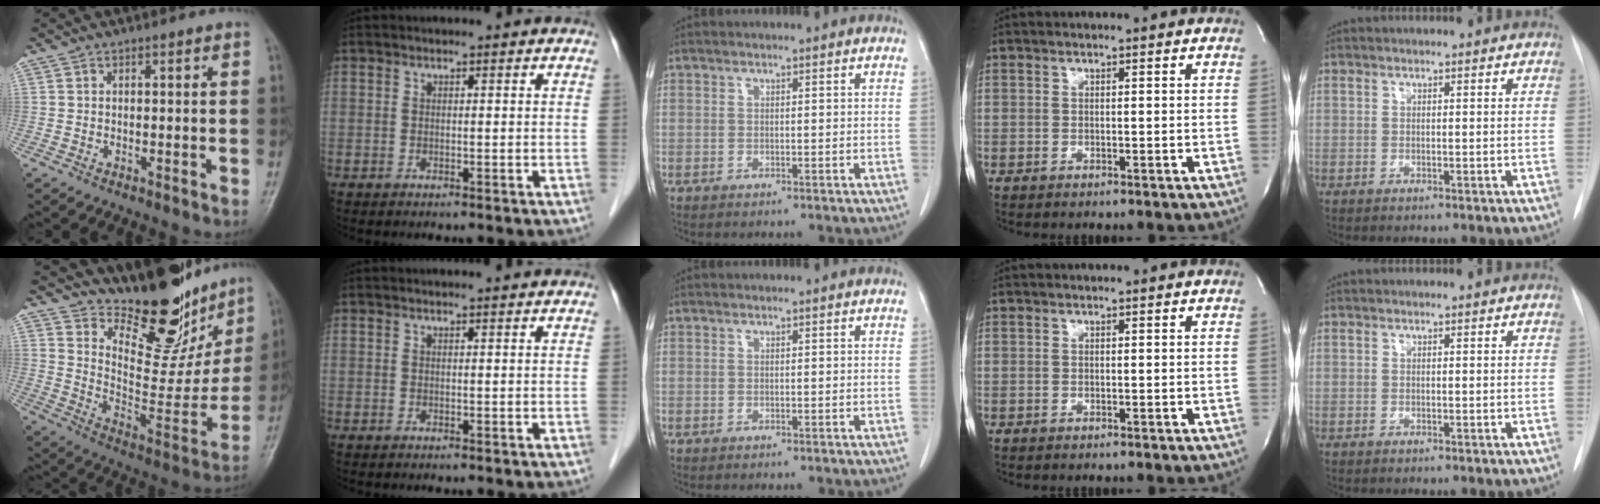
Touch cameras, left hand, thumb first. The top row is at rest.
{"thumb": {"total": 20.1, "force": [16.4, 7.5, 8.8], "torque": [-0.065, -0.121, 0.248]}, "index": {"total": 0.8, "force": [0.7, -0.1, 0.2], "torque": [-0.011, 0.001, 0.013]}}